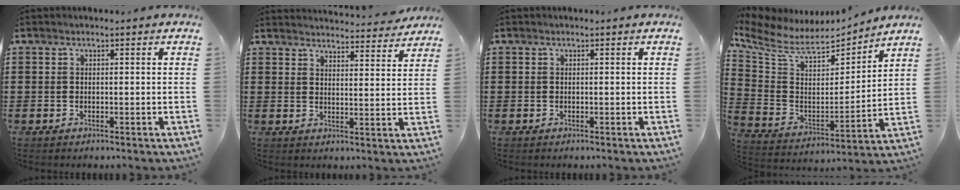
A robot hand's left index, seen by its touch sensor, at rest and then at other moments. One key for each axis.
{"total": 3.8, "fx": 3.8, "fy": -0.2, "fz": 0.1, "tx": -0.008, "ty": -0.027, "tz": 0.066}
{"total": 0.0}
{"total": 8.6, "fx": 7.2, "fy": 3.1, "fz": 3.6, "tx": -0.108, "ty": -0.048, "tz": 0.124}